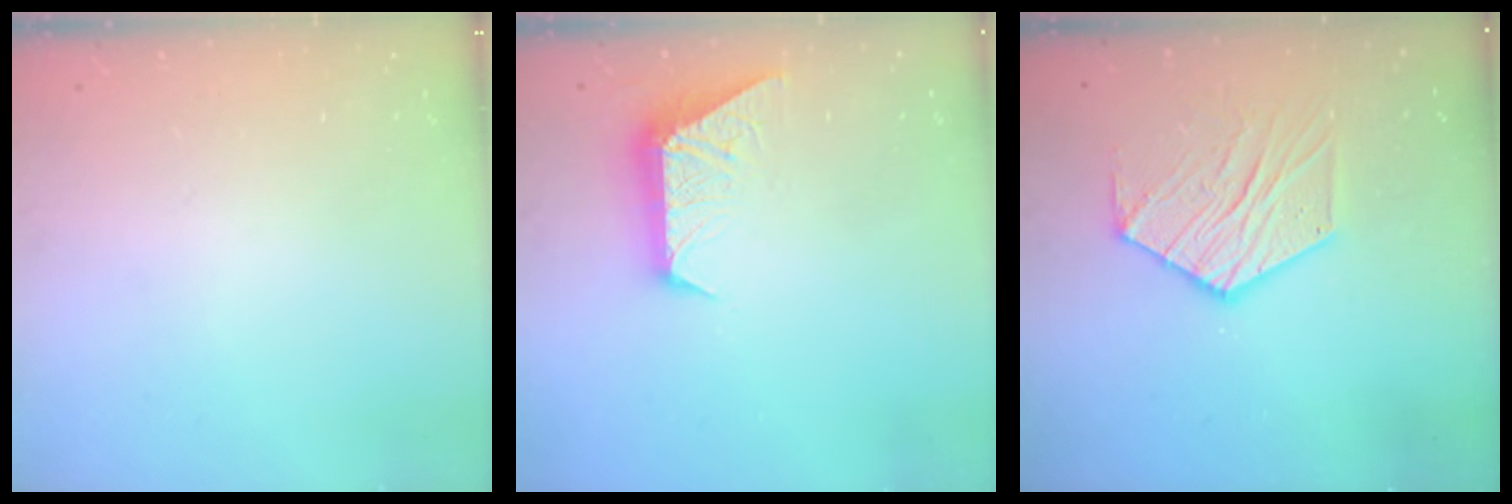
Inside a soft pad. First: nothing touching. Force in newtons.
{"total": 8.4, "press": 8.4, "slide": 0.6}
{"total": 11.9, "press": 11.8, "slide": 0.7}